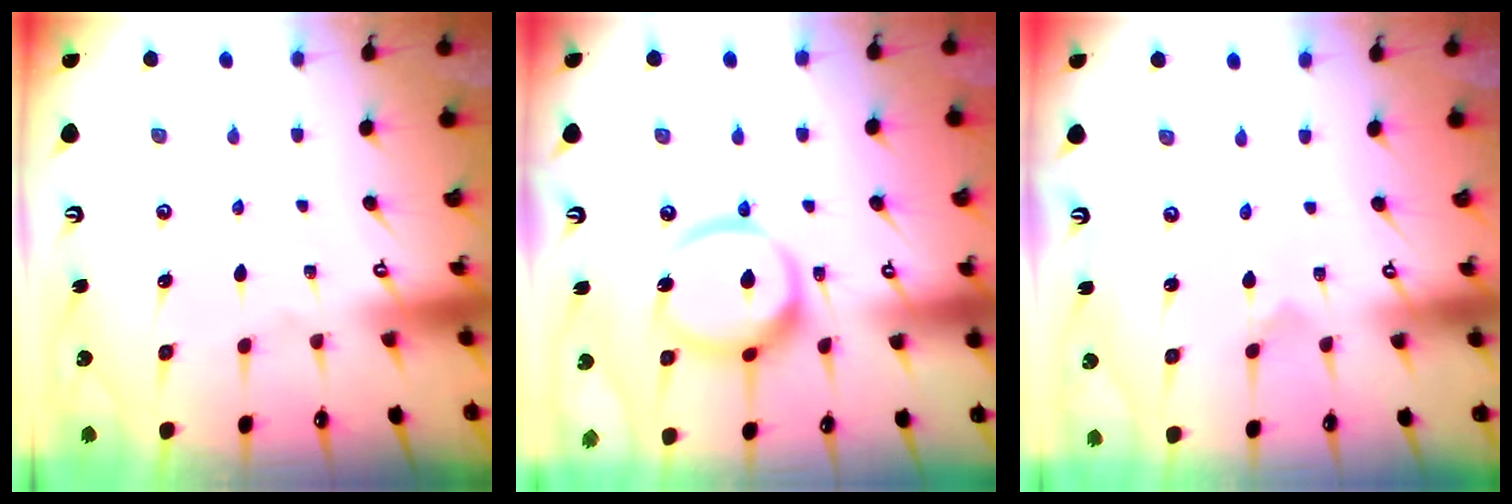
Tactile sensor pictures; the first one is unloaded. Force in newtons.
{"total": 14.5, "press": 14.4, "slide": 1.7}
{"total": 0.0}